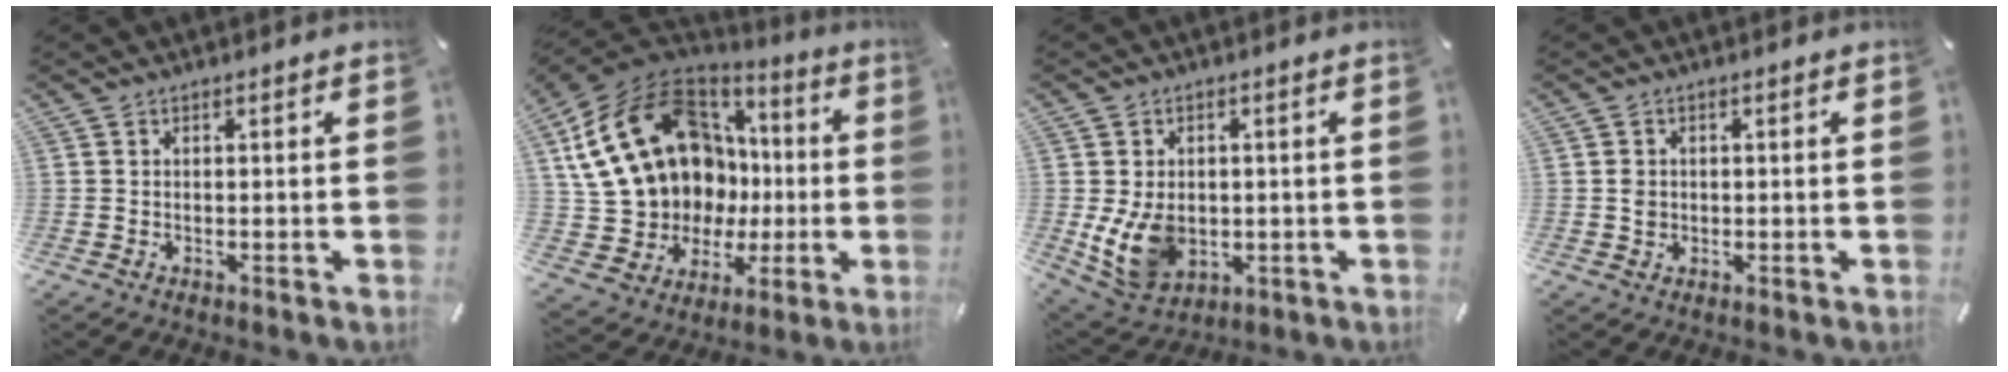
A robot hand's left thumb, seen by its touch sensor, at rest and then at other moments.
{"total": 22.1, "force": [7.2, 17.2, 12.0], "torque": [-0.261, -0.053, 0.162]}
{"total": 10.1, "force": [-0.9, 7.9, 6.3], "torque": [-0.123, 0.001, -0.014]}
{"total": 1.9, "force": [0.0, 1.7, 0.7], "torque": [-0.007, 0.003, -0.005]}